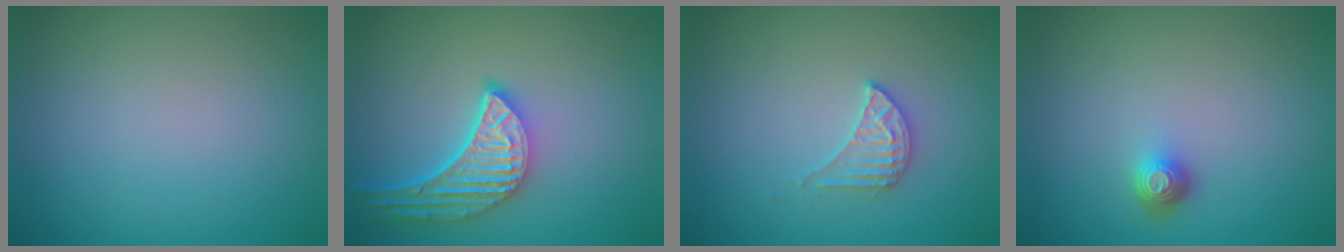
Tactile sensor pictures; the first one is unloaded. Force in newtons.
{"total": 5.3, "press": 4.1, "slide": 3.3}
{"total": 2.3, "press": 2.3, "slide": 0.3}
{"total": 1.6, "press": 1.3, "slide": 1.0}